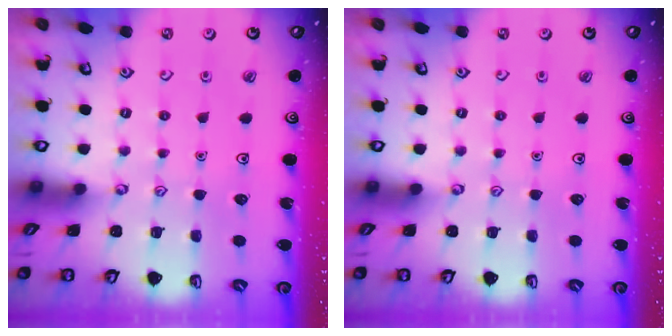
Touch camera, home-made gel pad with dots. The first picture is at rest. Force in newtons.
{"total": 0.0}